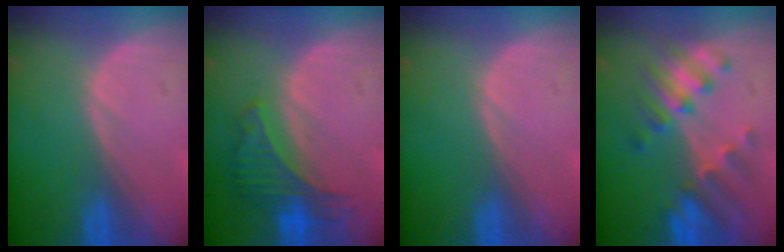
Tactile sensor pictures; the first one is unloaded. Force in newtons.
{"total": 6.3, "press": 5.9, "slide": 2.3}
{"total": 0.0}
{"total": 7.6, "press": 7.5, "slide": 1.1}